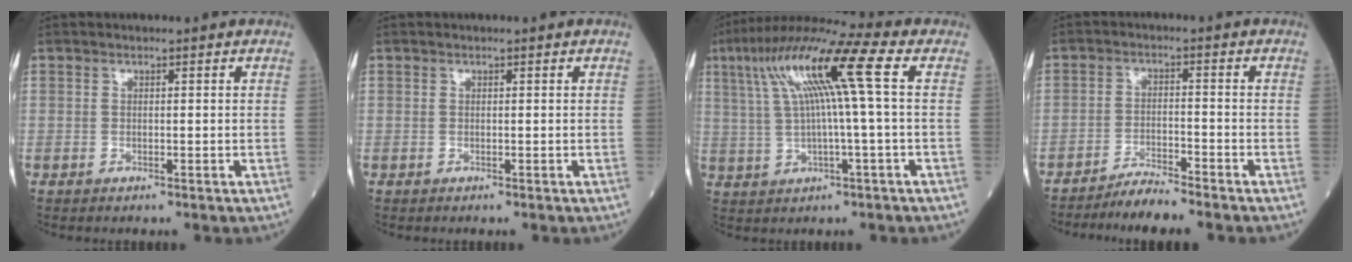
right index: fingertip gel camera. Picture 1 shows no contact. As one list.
[{"total": 0.0}, {"total": 13.6, "force": [3.6, -0.2, 13.1], "torque": [-0.244, 0.040, 0.063]}, {"total": 4.2, "force": [-4.0, -1.0, 0.9], "torque": [-0.021, -0.018, -0.075]}]